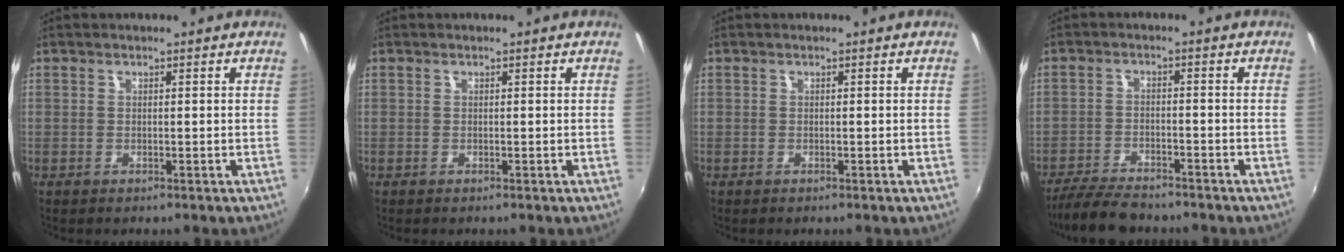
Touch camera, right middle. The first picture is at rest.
{"total": 0.0}
{"total": 0.0}
{"total": 8.4, "force": [-7.5, 2.0, 3.4], "torque": [-0.094, -0.020, -0.129]}